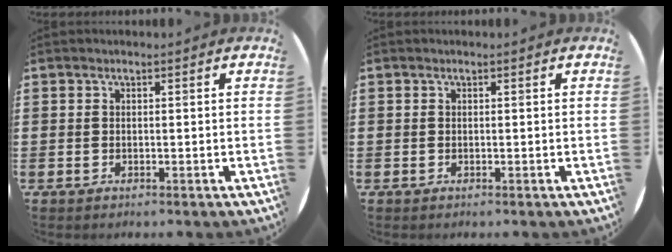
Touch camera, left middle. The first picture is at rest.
{"total": 0.0}